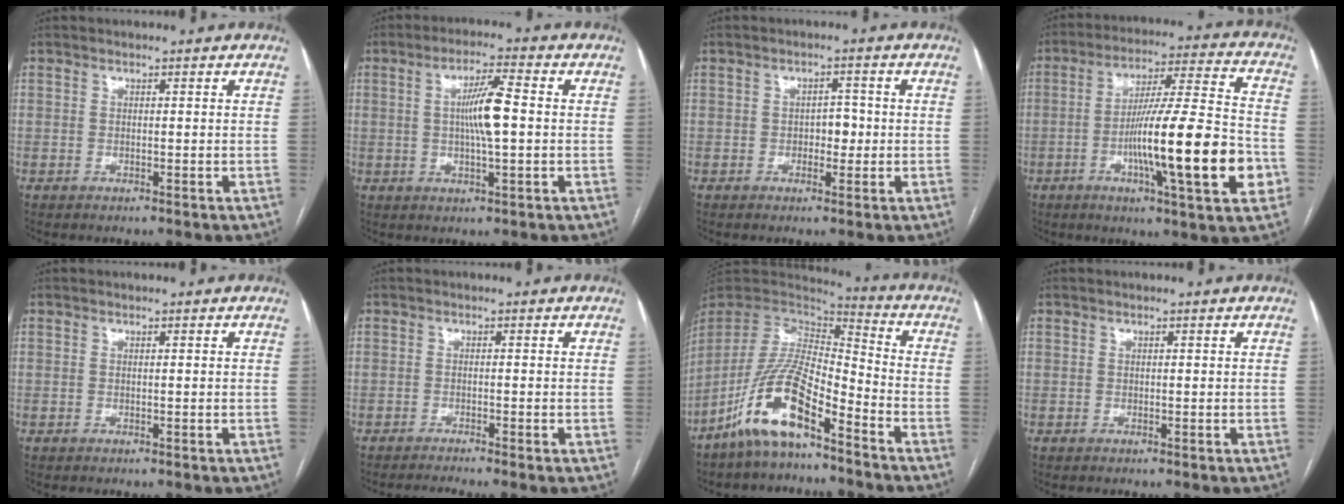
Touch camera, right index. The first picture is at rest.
{"total": 7.0, "force": [0.3, 0.5, 7.0], "torque": [-0.128, 0.003, 0.002]}
{"total": 2.7, "force": [-0.4, 1.6, 2.1], "torque": [-0.024, 0.006, -0.005]}
{"total": 19.8, "force": [-5.2, 1.1, 19.0], "torque": [-0.285, -0.002, -0.079]}
{"total": 0.0}
{"total": 3.6, "force": [-3.0, -0.8, 1.8], "torque": [-0.024, -0.002, -0.047]}
{"total": 13.5, "force": [-8.6, 3.3, 9.9], "torque": [-0.207, 0.004, -0.163]}
{"total": 0.0}